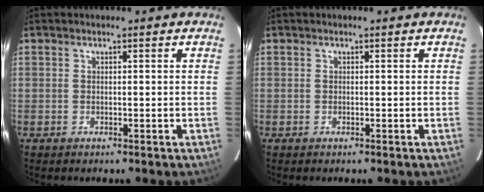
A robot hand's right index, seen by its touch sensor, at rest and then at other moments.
{"total": 0.0}